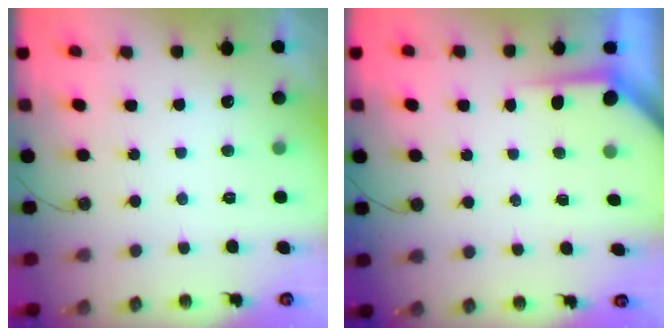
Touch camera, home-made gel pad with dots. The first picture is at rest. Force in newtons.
{"total": 3.7, "press": 3.6, "slide": 0.3}